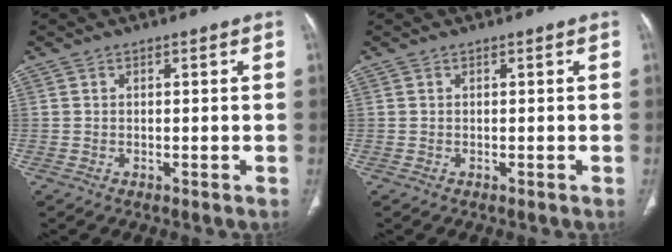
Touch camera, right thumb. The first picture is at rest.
{"total": 0.0}